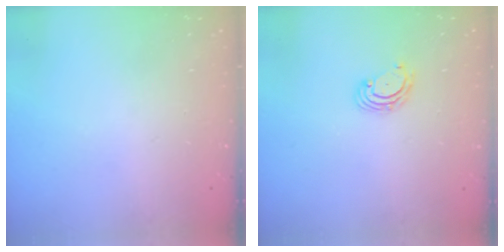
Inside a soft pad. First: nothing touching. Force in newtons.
{"total": 2.8, "press": 2.8, "slide": 0.3}